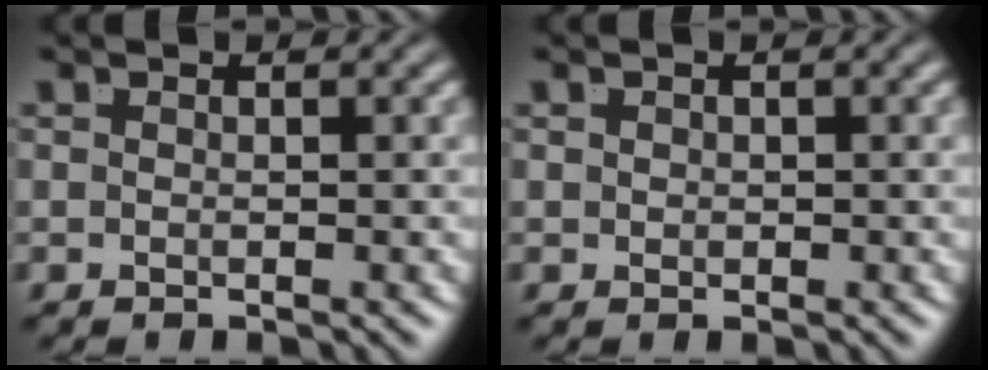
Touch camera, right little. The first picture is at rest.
{"total": 0.0}